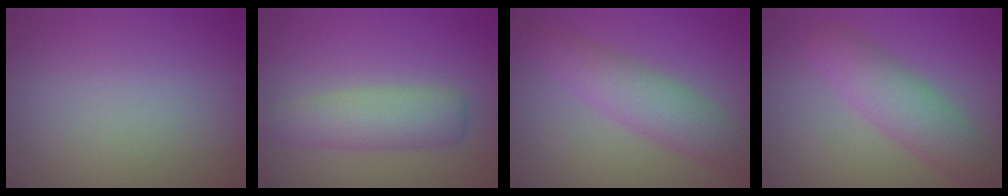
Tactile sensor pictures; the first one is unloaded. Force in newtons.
{"total": 3.9, "press": 3.9, "slide": 0.1}
{"total": 4.5, "press": 4.5, "slide": 0.1}
{"total": 4.5, "press": 4.5, "slide": 0.2}